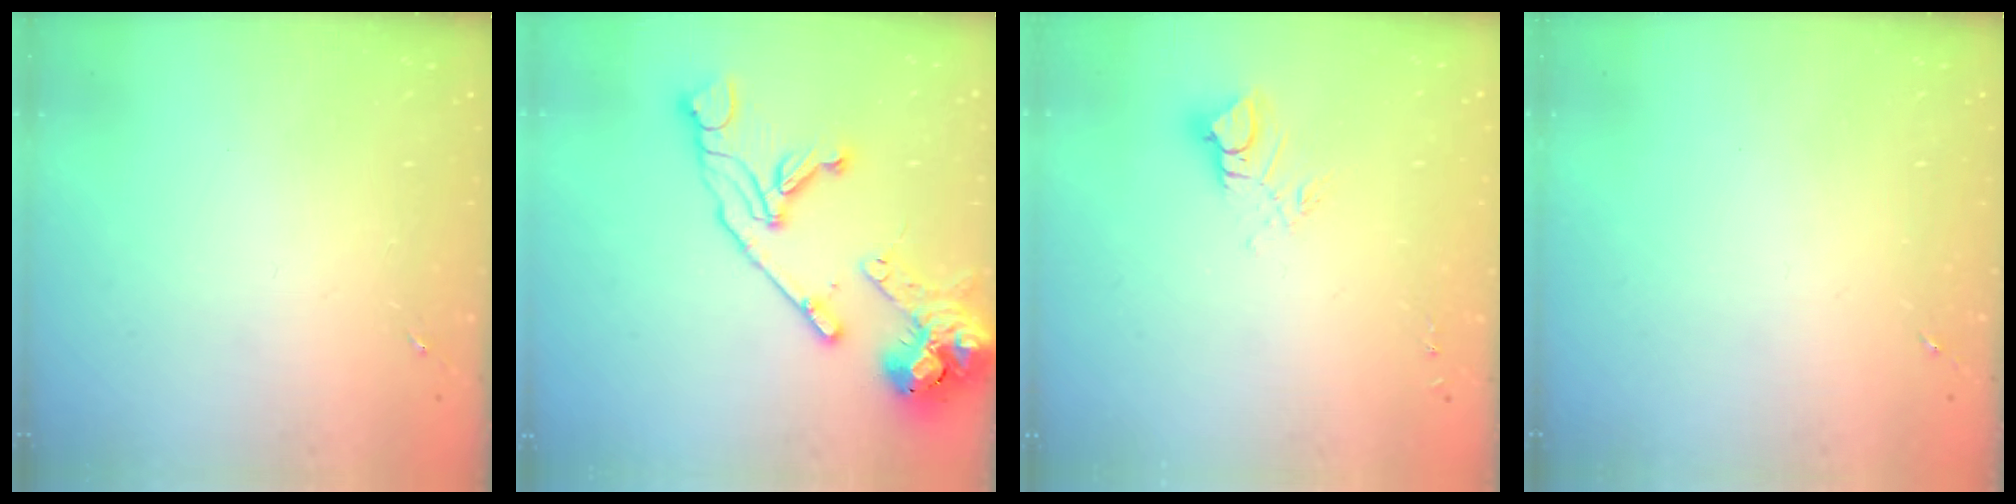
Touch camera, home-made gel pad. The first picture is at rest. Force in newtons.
{"total": 18.4, "press": 18.2, "slide": 2.3}
{"total": 8.6, "press": 8.6, "slide": 0.9}
{"total": 0.0}